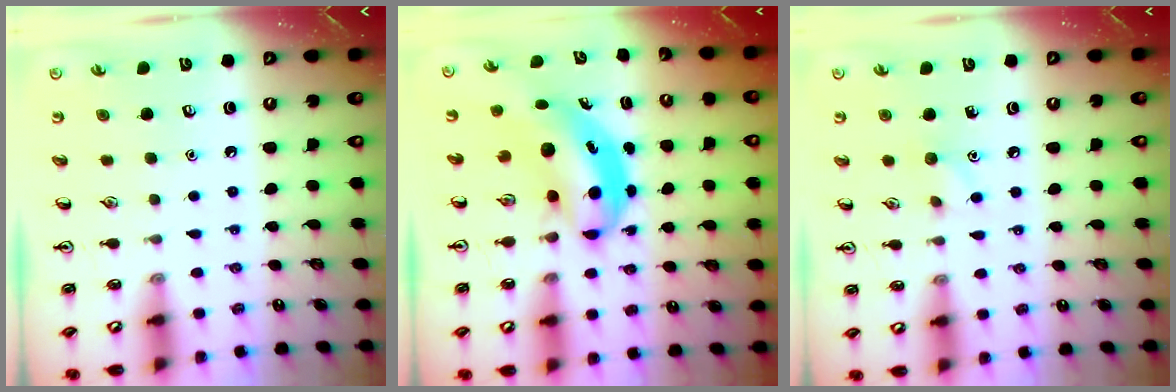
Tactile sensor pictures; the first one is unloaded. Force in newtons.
{"total": 6.2, "press": 6.0, "slide": 1.7}
{"total": 4.9, "press": 4.6, "slide": 1.6}